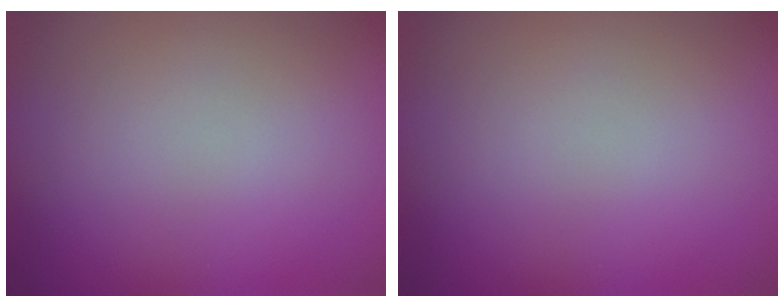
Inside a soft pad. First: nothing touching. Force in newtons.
{"total": 0.0}